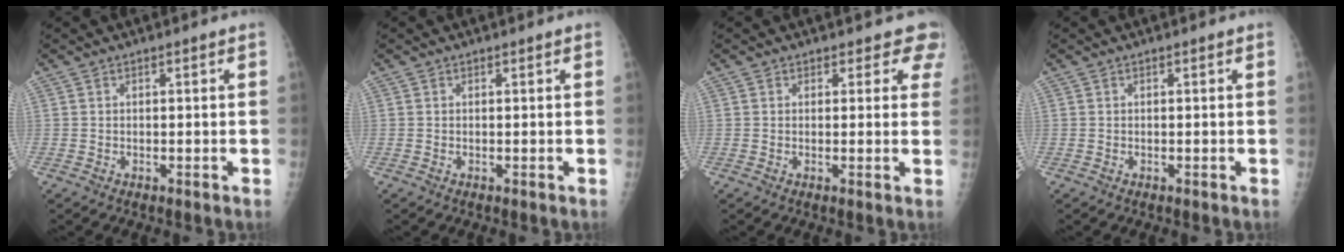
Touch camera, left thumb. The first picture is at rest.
{"total": 0.0}
{"total": 4.2, "force": [3.5, 2.4, -0.2], "torque": [0.044, -0.015, 0.013]}
{"total": 0.0}